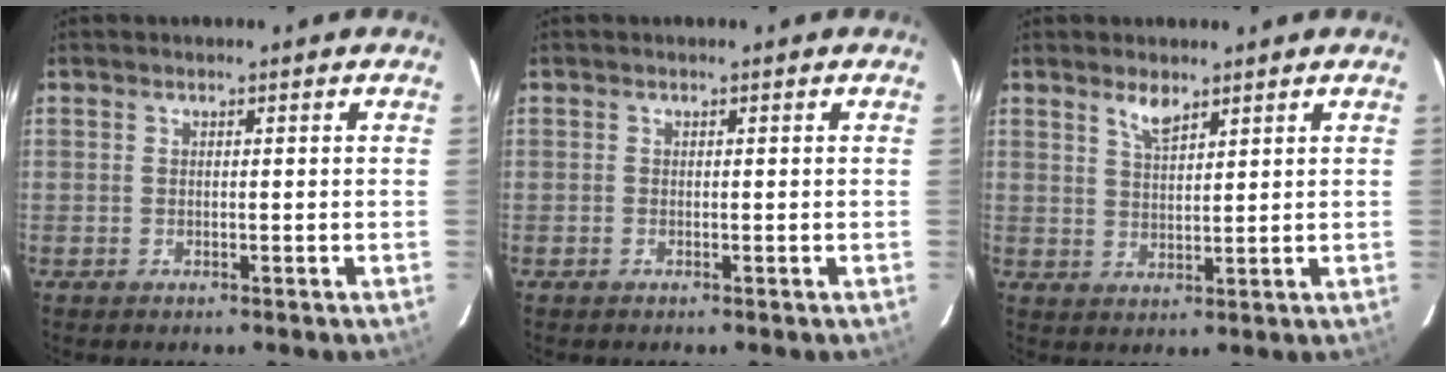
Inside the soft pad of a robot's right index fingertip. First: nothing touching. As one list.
[{"total": 0.0}, {"total": 3.6, "force": [2.7, 1.1, 2.1], "torque": [-0.038, 0.000, 0.051]}]